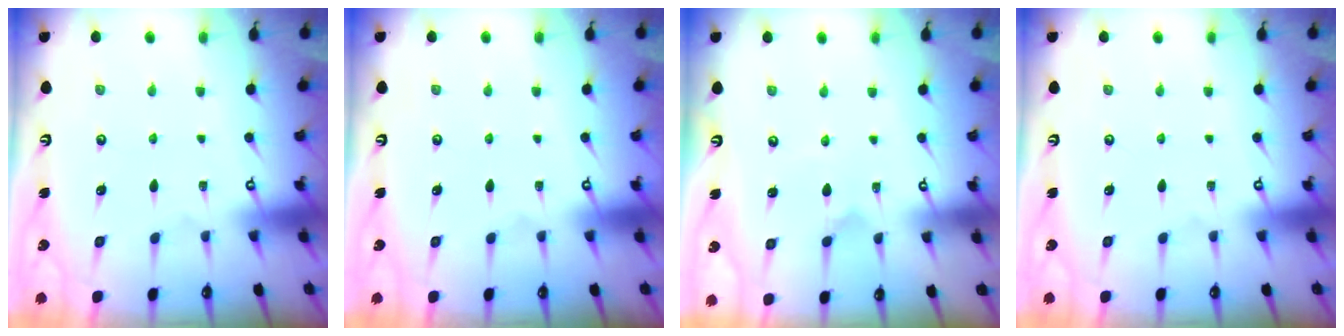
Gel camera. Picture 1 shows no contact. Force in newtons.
{"total": 0.0}
{"total": 2.4, "press": 2.4, "slide": 0.2}
{"total": 0.0}